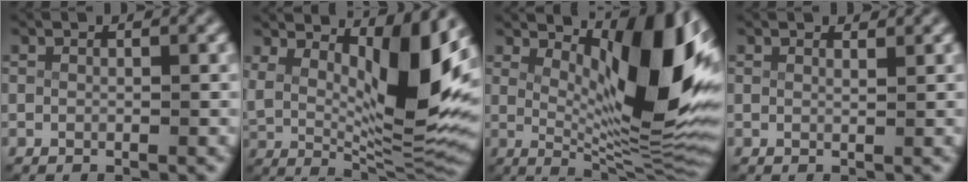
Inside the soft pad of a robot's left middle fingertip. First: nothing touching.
{"total": 11.2, "force": [3.8, 4.9, 9.4], "torque": [-0.152, -0.017, 0.067]}
{"total": 13.2, "force": [3.2, 4.1, 12.1], "torque": [-0.155, -0.010, 0.055]}
{"total": 0.9, "force": [0.9, -0.2, 0.1], "torque": [-0.002, -0.009, 0.018]}